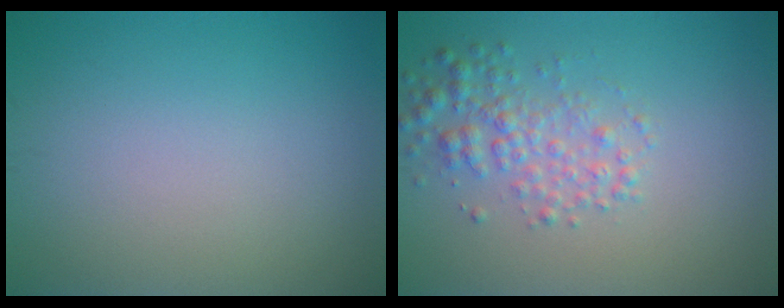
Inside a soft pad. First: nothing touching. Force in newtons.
{"total": 3.0, "press": 3.0, "slide": 0.0}